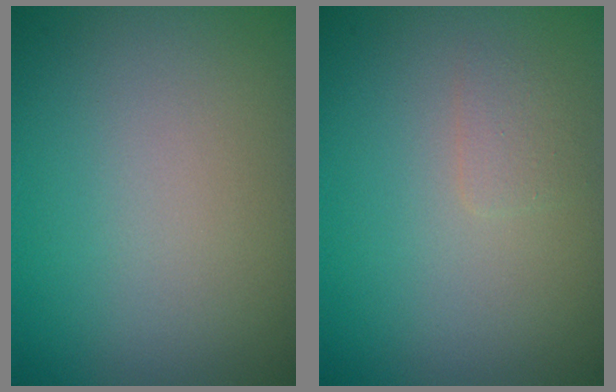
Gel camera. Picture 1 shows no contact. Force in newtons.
{"total": 1.0, "press": 1.0, "slide": 0.1}